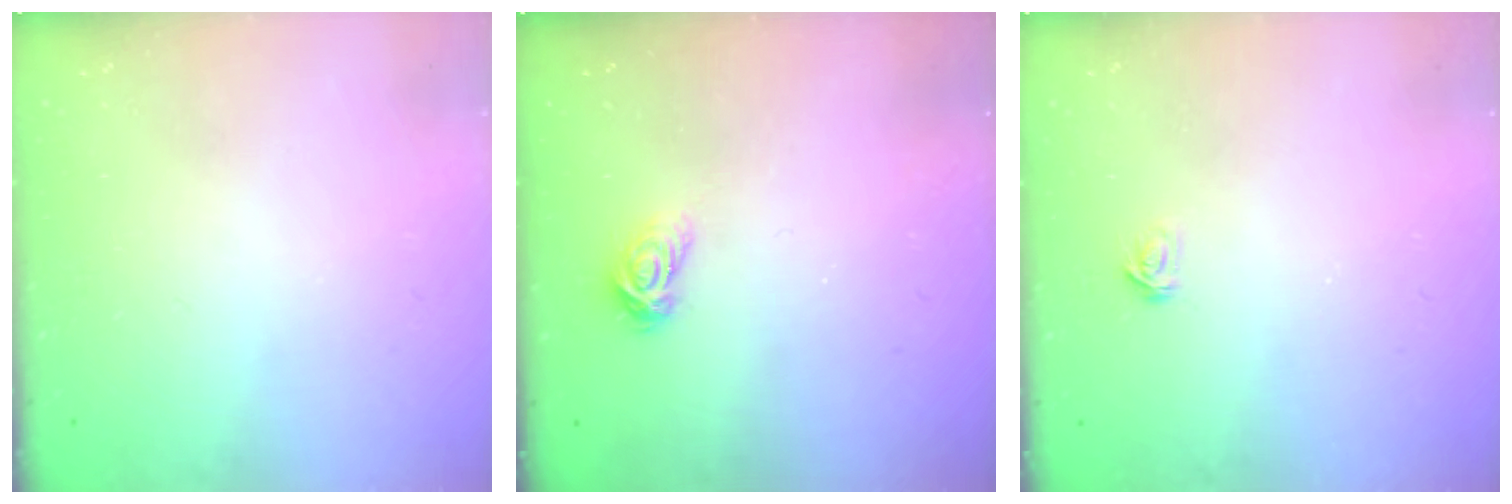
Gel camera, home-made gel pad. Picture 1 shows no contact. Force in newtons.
{"total": 3.3, "press": 3.3, "slide": 0.3}
{"total": 2.1, "press": 2.1, "slide": 0.2}